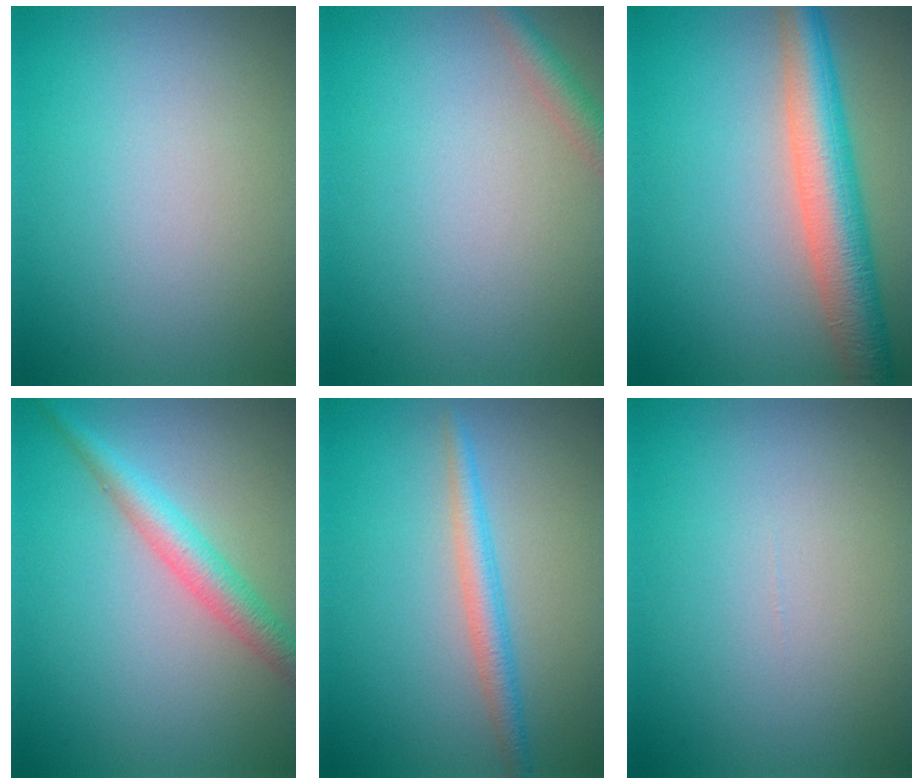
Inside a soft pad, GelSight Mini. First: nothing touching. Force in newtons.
{"total": 1.9, "press": 1.9, "slide": 0.1}
{"total": 7.0, "press": 7.0, "slide": 0.3}
{"total": 3.3, "press": 3.3, "slide": 0.1}
{"total": 2.3, "press": 2.3, "slide": 0.1}
{"total": 0.0}